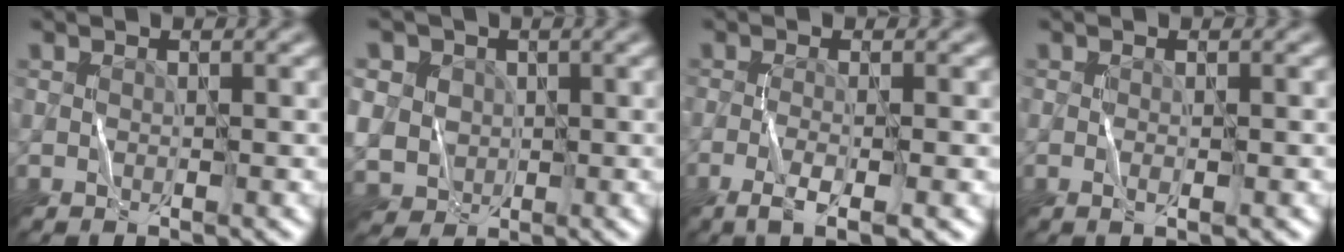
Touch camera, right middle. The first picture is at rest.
{"total": 7.8, "force": [1.7, 6.9, 3.2], "torque": [-0.081, 0.024, 0.010]}
{"total": 3.0, "force": [-1.4, 0.3, 2.6], "torque": [-0.055, 0.001, -0.027]}
{"total": 0.9, "force": [-0.2, 0.2, 0.9], "torque": [-0.019, 0.001, -0.003]}